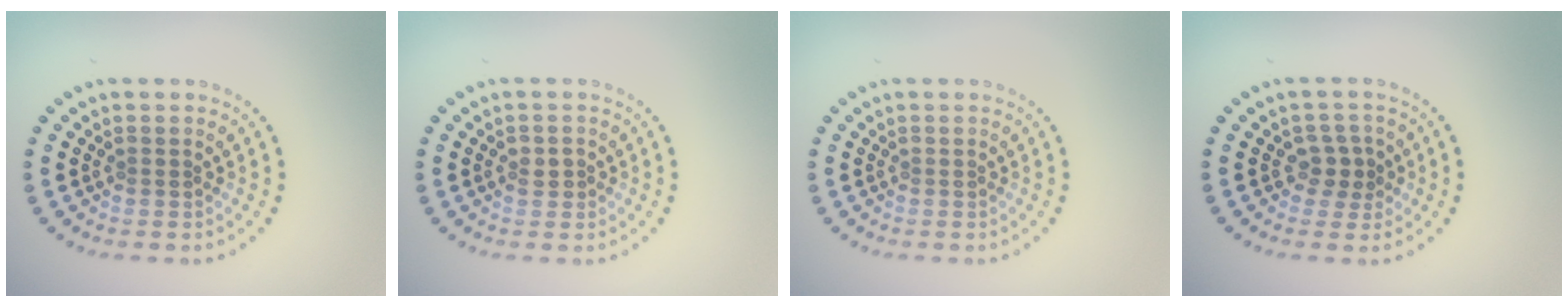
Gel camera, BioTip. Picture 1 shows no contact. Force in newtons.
{"total": 1.2, "press": 1.2, "slide": 0.1}
{"total": 0.0}
{"total": 2.2, "press": 2.0, "slide": 0.9}